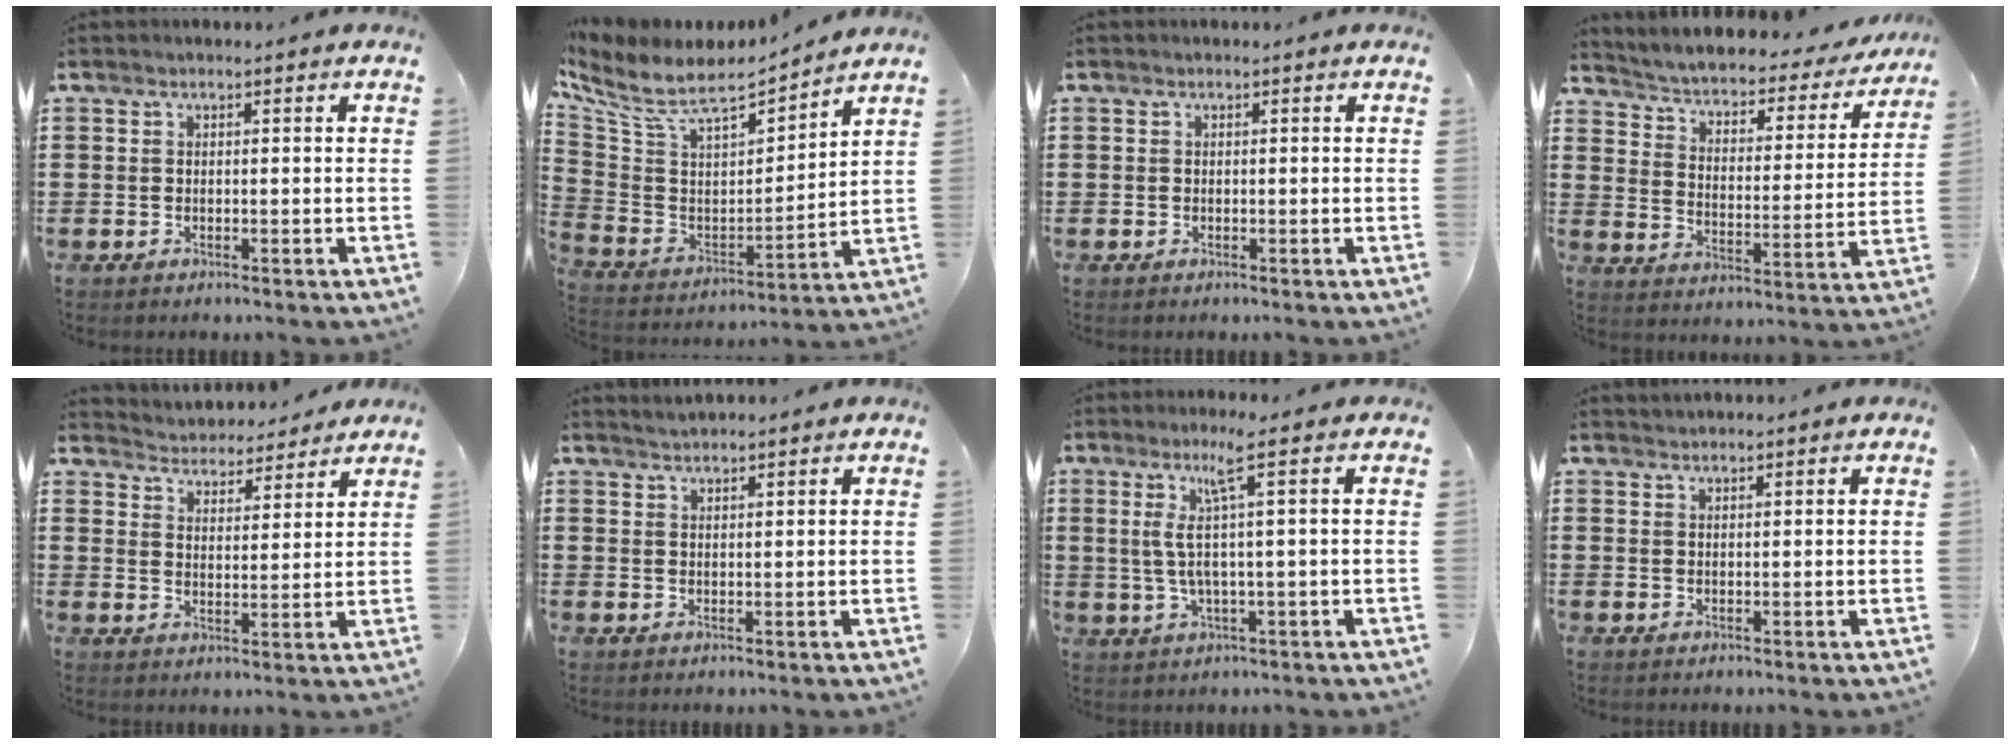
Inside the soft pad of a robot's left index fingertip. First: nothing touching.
{"total": 7.6, "force": [6.1, 2.8, 3.6], "torque": [-0.102, -0.045, 0.101]}
{"total": 0.0}
{"total": 2.1, "force": [1.8, 0.6, 1.0], "torque": [-0.035, -0.026, 0.017]}
{"total": 3.8, "force": [3.8, 0.3, -0.4], "torque": [-0.012, -0.025, 0.064]}
{"total": 1.5, "force": [1.5, 0.0, 0.2], "torque": [-0.005, 0.002, 0.030]}
{"total": 6.8, "force": [2.0, -0.5, 6.4], "torque": [-0.144, -0.011, 0.024]}
{"total": 1.1, "force": [1.1, 0.1, 0.1], "torque": [-0.003, 0.000, 0.021]}